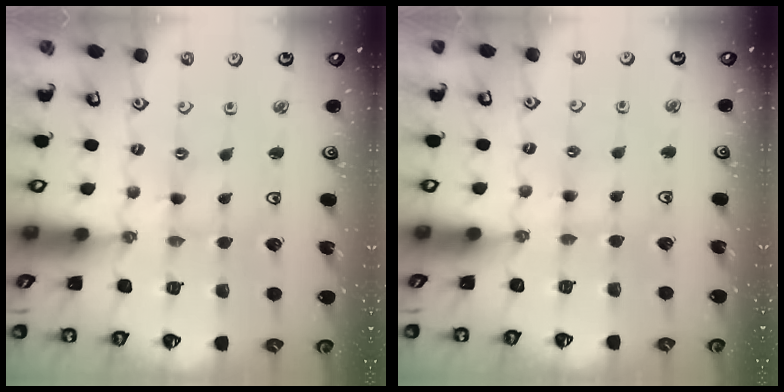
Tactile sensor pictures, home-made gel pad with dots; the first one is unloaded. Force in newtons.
{"total": 3.0, "press": 3.0, "slide": 0.5}